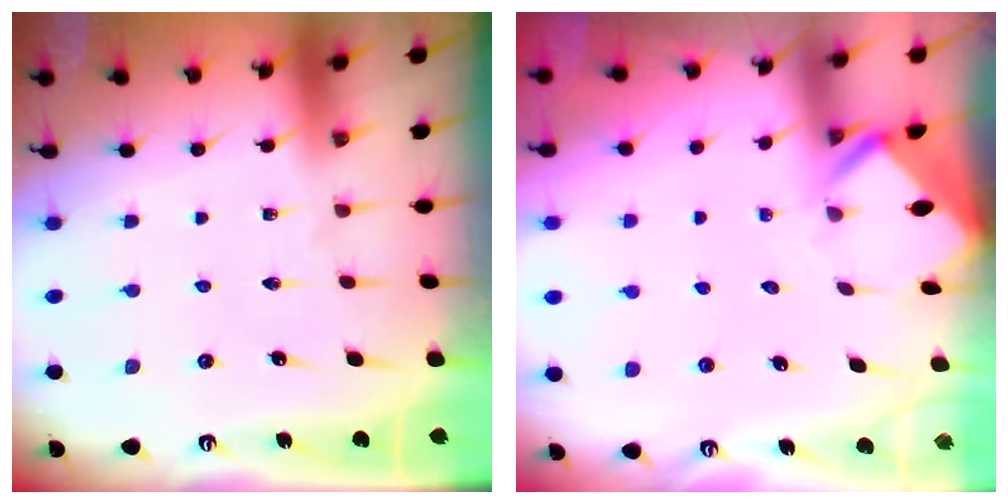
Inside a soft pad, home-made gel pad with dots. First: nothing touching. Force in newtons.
{"total": 2.8, "press": 2.8, "slide": 0.2}